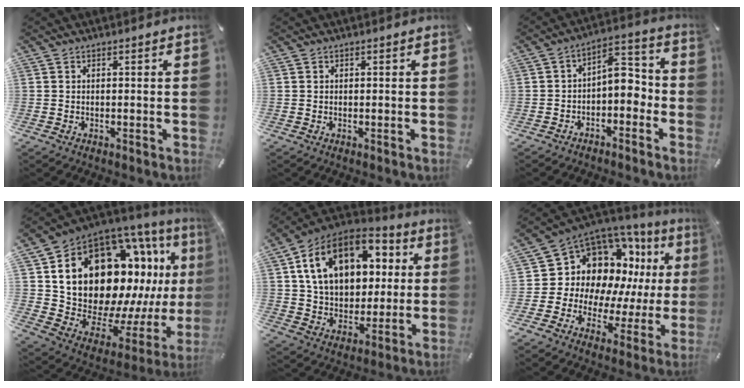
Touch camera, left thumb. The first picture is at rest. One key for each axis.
{"total": 0.0}
{"total": 6.8, "fx": -1.3, "fy": 4.3, "fz": 5.1, "tx": -0.070, "ty": 0.002, "tz": -0.030}
{"total": 22.6, "fx": 9.1, "fy": 15.2, "fz": 14.1, "tx": -0.264, "ty": -0.089, "tz": 0.187}
{"total": 18.9, "fx": 6.8, "fy": 13.8, "fz": 10.9, "tx": -0.202, "ty": -0.010, "tz": 0.126}
{"total": 13.1, "fx": 6.0, "fy": 10.4, "fz": 5.2, "tx": -0.085, "ty": -0.080, "tz": 0.125}